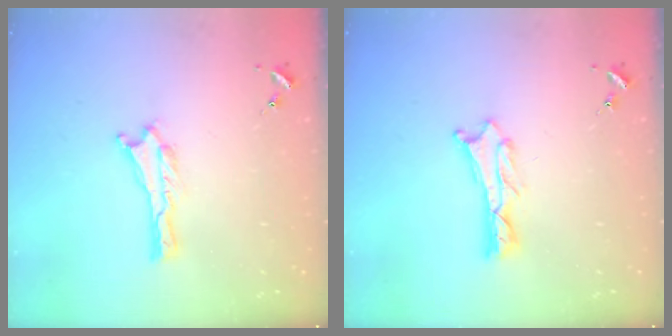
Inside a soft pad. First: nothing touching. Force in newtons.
{"total": 1.1, "press": 1.0, "slide": 0.2}